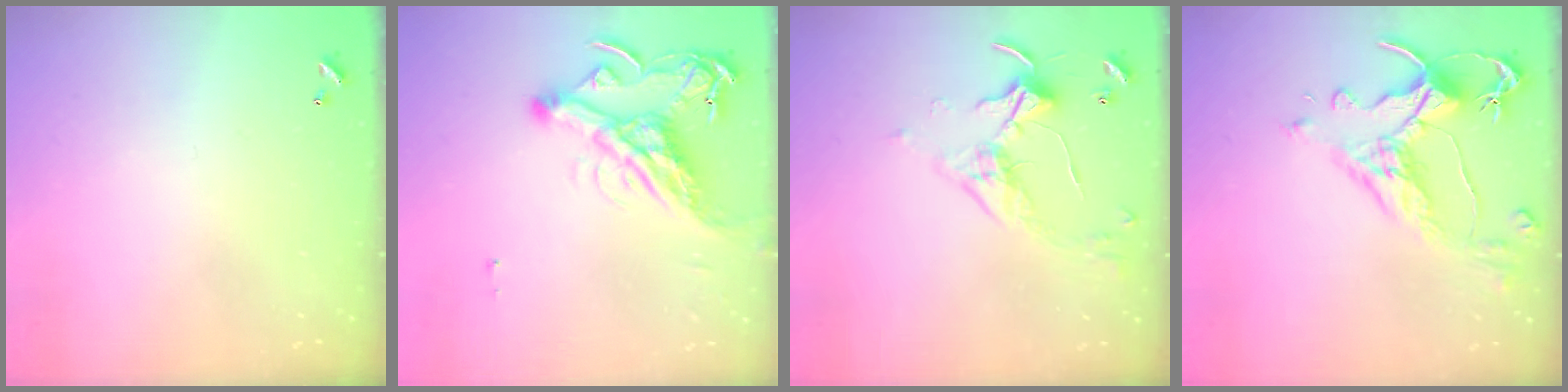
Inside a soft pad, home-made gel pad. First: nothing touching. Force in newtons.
{"total": 10.7, "press": 10.6, "slide": 1.6}
{"total": 3.3, "press": 3.2, "slide": 0.6}
{"total": 6.2, "press": 6.0, "slide": 1.6}